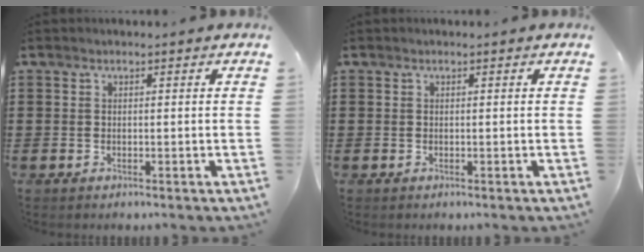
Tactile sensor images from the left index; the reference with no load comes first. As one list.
[{"total": 0.0}]